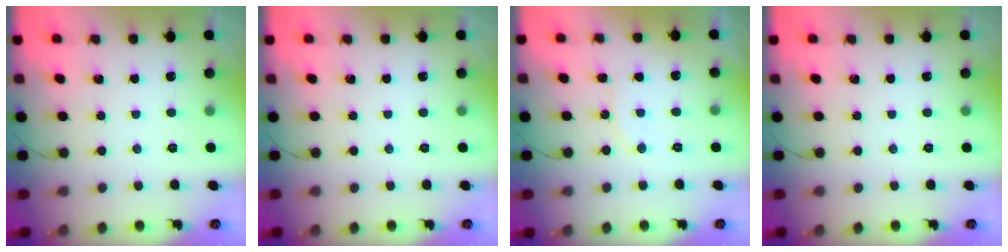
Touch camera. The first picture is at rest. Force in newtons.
{"total": 0.0}
{"total": 5.9, "press": 5.5, "slide": 2.2}
{"total": 0.0}